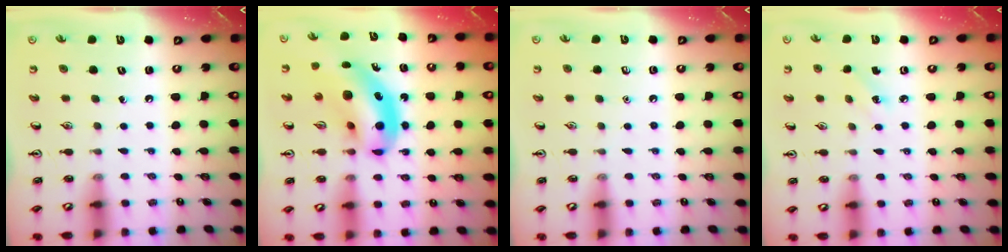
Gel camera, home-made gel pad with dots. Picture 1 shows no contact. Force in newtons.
{"total": 13.1, "press": 12.4, "slide": 4.1}
{"total": 0.0}
{"total": 2.8, "press": 2.6, "slide": 1.0}